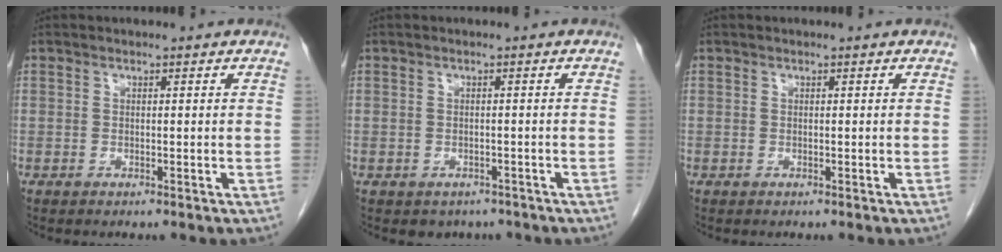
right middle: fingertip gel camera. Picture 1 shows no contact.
{"total": 3.1, "force": [-2.4, 2.0, 0.5], "torque": [-0.004, 0.005, -0.029]}
{"total": 0.0}